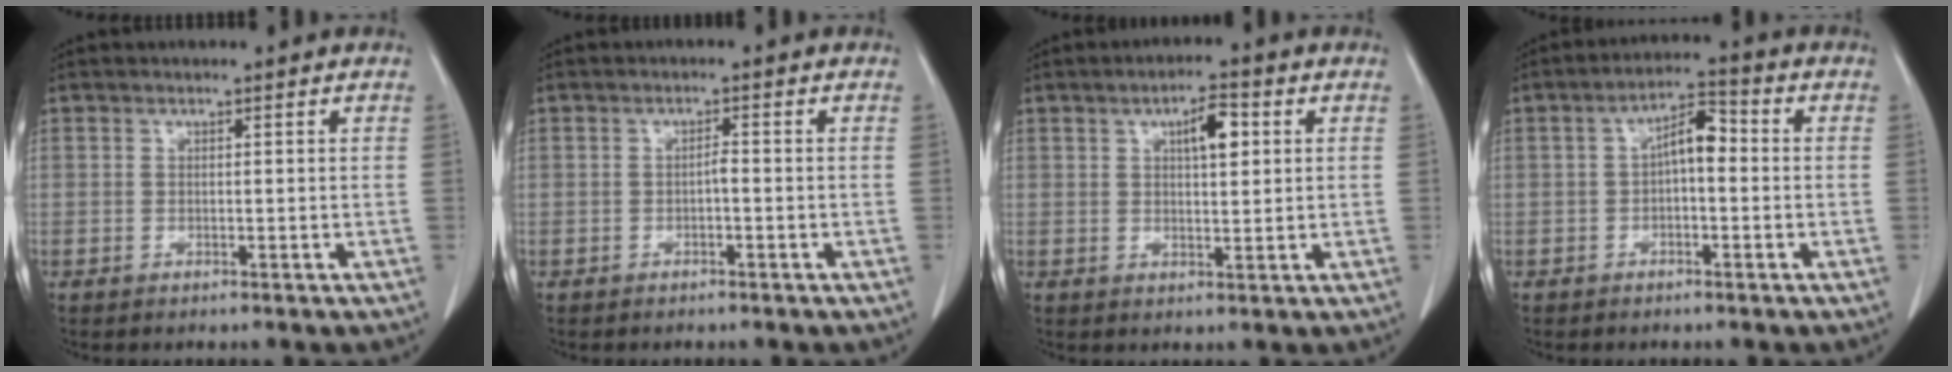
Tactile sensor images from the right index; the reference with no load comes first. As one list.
[{"total": 0.9, "force": [-0.3, 0.2, 0.8], "torque": [-0.013, 0.004, -0.008]}, {"total": 5.1, "force": [1.8, 1.6, 4.5], "torque": [-0.072, 0.006, 0.028]}, {"total": 5.4, "force": [0.1, 2.1, 4.9], "torque": [-0.084, 0.027, -0.004]}]